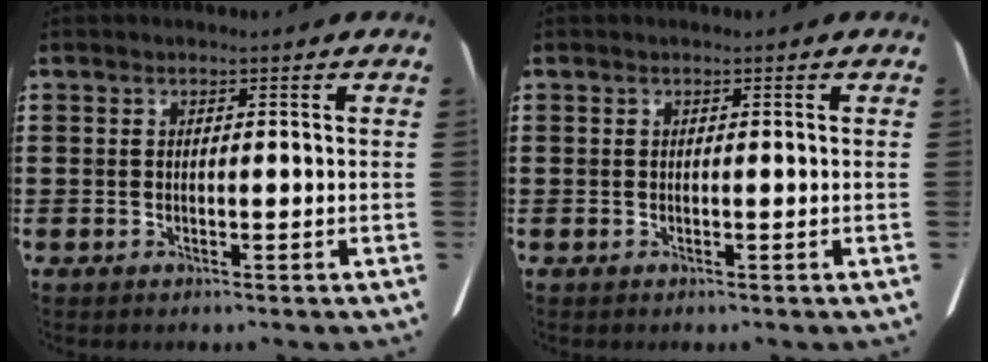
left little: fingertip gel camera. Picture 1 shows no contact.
{"total": 0.0}